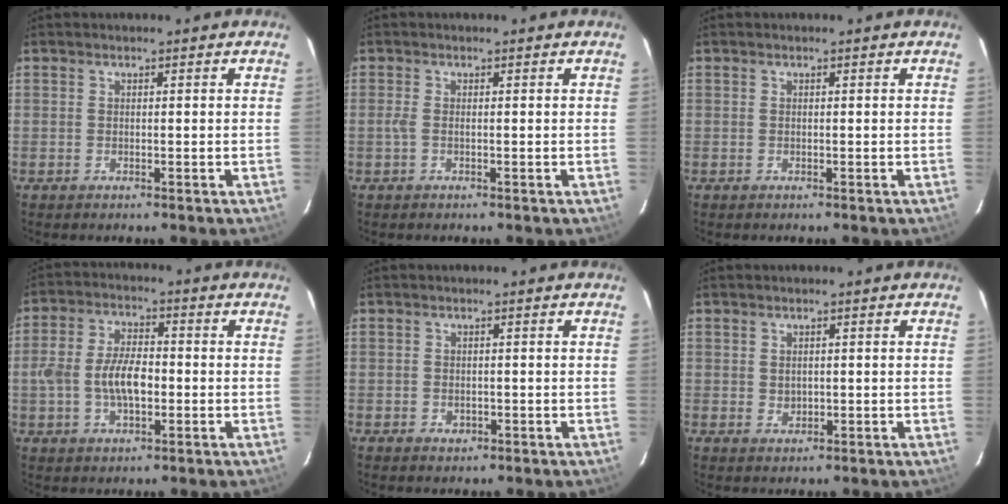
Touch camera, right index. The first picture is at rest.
{"total": 1.3, "force": [-0.2, 0.2, 1.3], "torque": [-0.027, 0.000, -0.006]}
{"total": 0.0}
{"total": 8.7, "force": [-1.5, 4.5, 7.3], "torque": [-0.145, 0.009, -0.026]}
{"total": 1.6, "force": [-0.7, 1.3, 0.5], "torque": [-0.007, -0.003, -0.009]}
{"total": 1.8, "force": [0.3, 1.5, 0.9], "torque": [-0.013, 0.002, 0.009]}